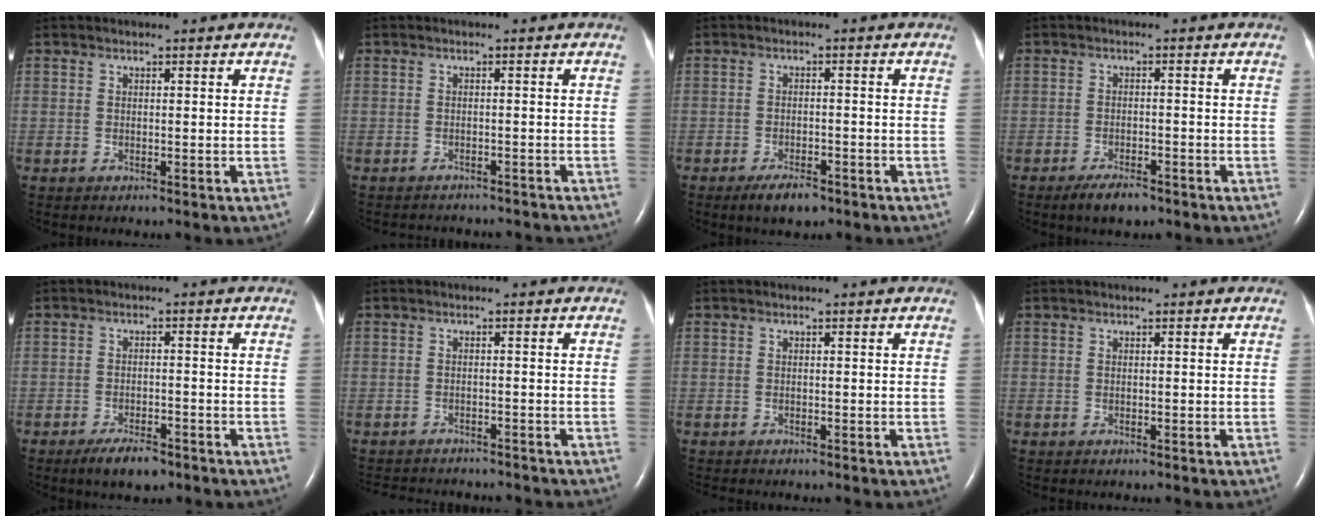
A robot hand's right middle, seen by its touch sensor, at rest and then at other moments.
{"total": 7.9, "force": [-7.4, 2.1, 1.7], "torque": [-0.019, -0.002, -0.079]}
{"total": 3.9, "force": [-2.8, 1.4, 2.4], "torque": [-0.049, -0.003, -0.042]}
{"total": 3.8, "force": [-2.8, 1.2, 2.2], "torque": [-0.048, -0.004, -0.045]}
{"total": 4.6, "force": [-3.4, 1.5, 2.8], "torque": [-0.057, -0.003, -0.053]}
{"total": 10.1, "force": [-9.5, 2.3, 2.7], "torque": [-0.049, -0.002, -0.117]}
{"total": 1.0, "force": [-0.9, 0.1, 0.5], "torque": [-0.006, -0.003, -0.010]}
{"total": 0.0}